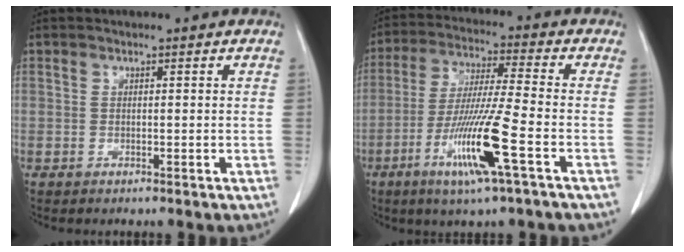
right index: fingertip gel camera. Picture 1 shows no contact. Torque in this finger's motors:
{"motor_torque": [2.01, -0.13, 0.99, 0.21]}